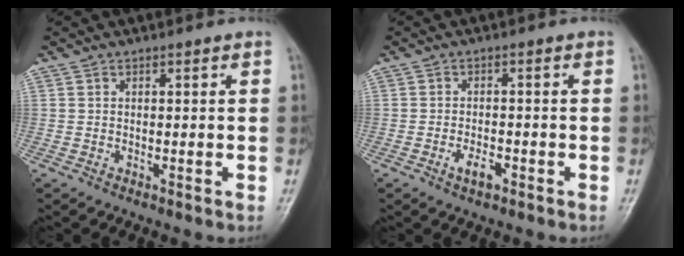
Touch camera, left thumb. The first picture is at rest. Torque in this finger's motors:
{"motor_torque": [-0.23, 0.38, 0.45, 0.31, 0.07]}